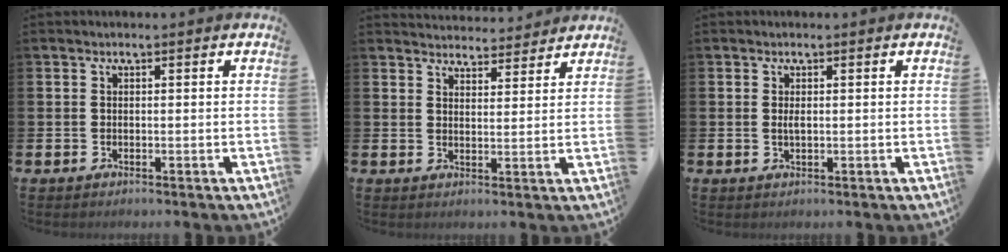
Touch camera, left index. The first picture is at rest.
{"total": 4.0, "force": [3.9, 0.7, -0.2], "torque": [-0.005, -0.023, 0.071]}
{"total": 0.8, "force": [0.1, 0.2, 0.7], "torque": [-0.014, 0.001, 0.002]}